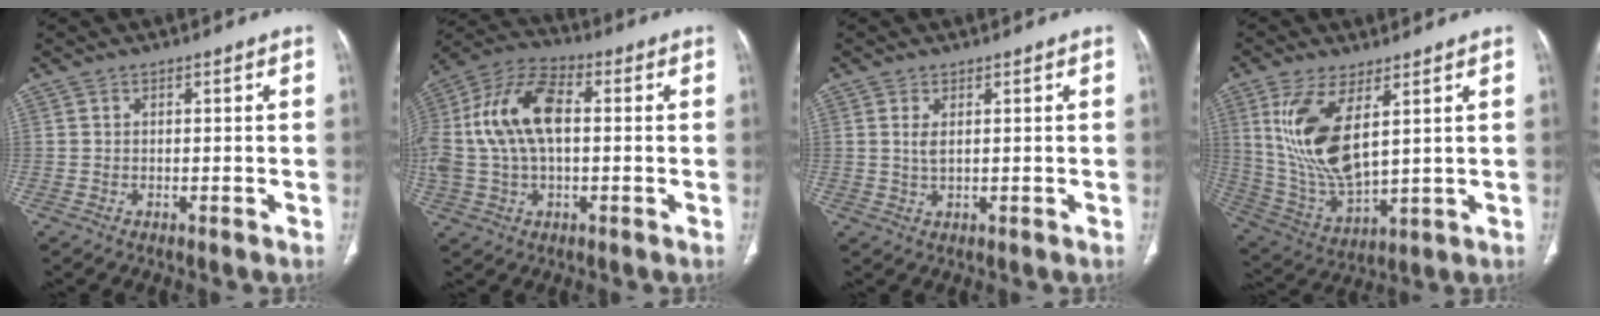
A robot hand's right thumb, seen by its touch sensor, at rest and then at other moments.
{"total": 17.0, "force": [1.6, 9.3, 14.1], "torque": [-0.299, 0.034, 0.026]}
{"total": 1.9, "force": [0.6, 0.6, 1.7], "torque": [-0.042, -0.004, 0.019]}
{"total": 15.5, "force": [5.0, 6.4, 13.2], "torque": [-0.271, -0.027, 0.117]}